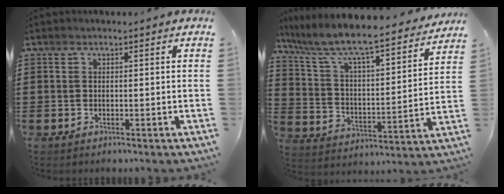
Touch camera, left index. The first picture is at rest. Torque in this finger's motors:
{"motor_torque": [2.14, 0.00, 1.05, 0.21]}